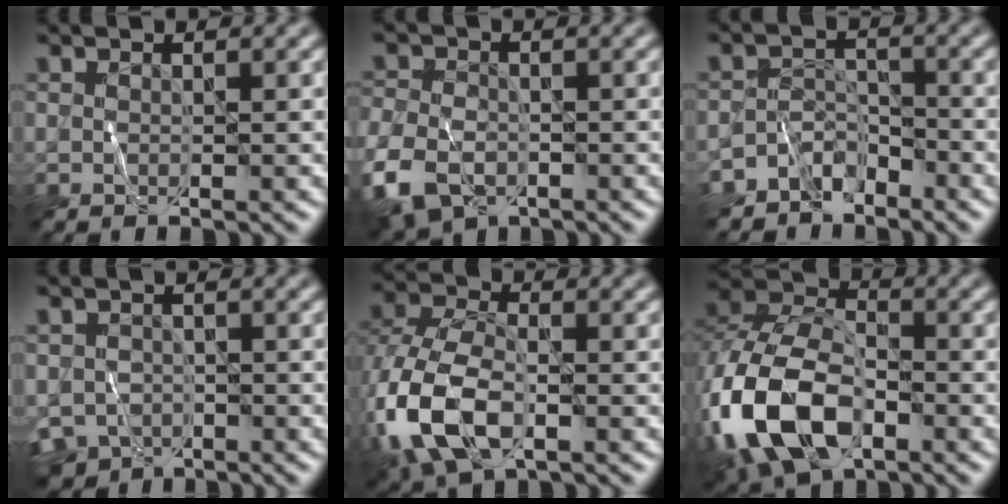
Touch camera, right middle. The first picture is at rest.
{"total": 7.2, "force": [-3.9, 4.4, 4.1], "torque": [-0.102, -0.018, -0.086]}
{"total": 3.2, "force": [-2.6, 1.8, 0.4], "torque": [0.005, 0.005, -0.054]}
{"total": 4.8, "force": [-3.1, 3.1, 1.7], "torque": [-0.031, -0.017, -0.059]}
{"total": 10.1, "force": [-2.9, 6.2, 7.4], "torque": [-0.187, -0.010, -0.065]}
{"total": 13.8, "force": [-5.0, 8.4, 9.8], "torque": [-0.228, -0.016, -0.104]}